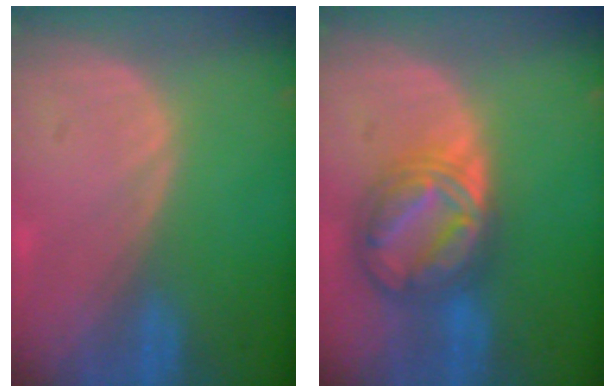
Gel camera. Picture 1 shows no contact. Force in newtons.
{"total": 8.6, "press": 8.5, "slide": 0.6}